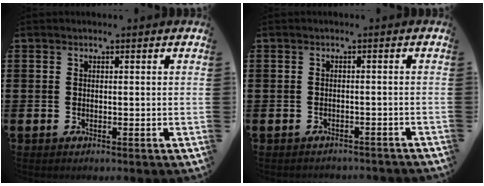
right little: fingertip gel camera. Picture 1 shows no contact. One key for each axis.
{"total": 1.0, "fx": -1.0, "fy": 0.0, "fz": -0.1, "tx": -0.001, "ty": 0.001, "tz": -0.021}